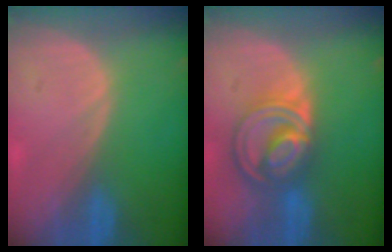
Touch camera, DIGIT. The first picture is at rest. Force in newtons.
{"total": 8.8, "press": 7.4, "slide": 4.6}